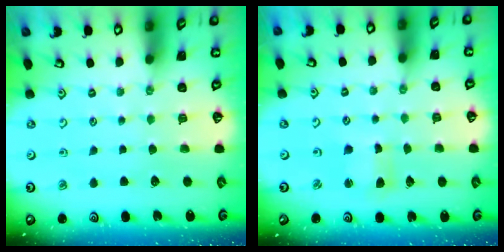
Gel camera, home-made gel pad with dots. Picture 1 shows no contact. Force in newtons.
{"total": 3.2, "press": 3.2, "slide": 0.3}